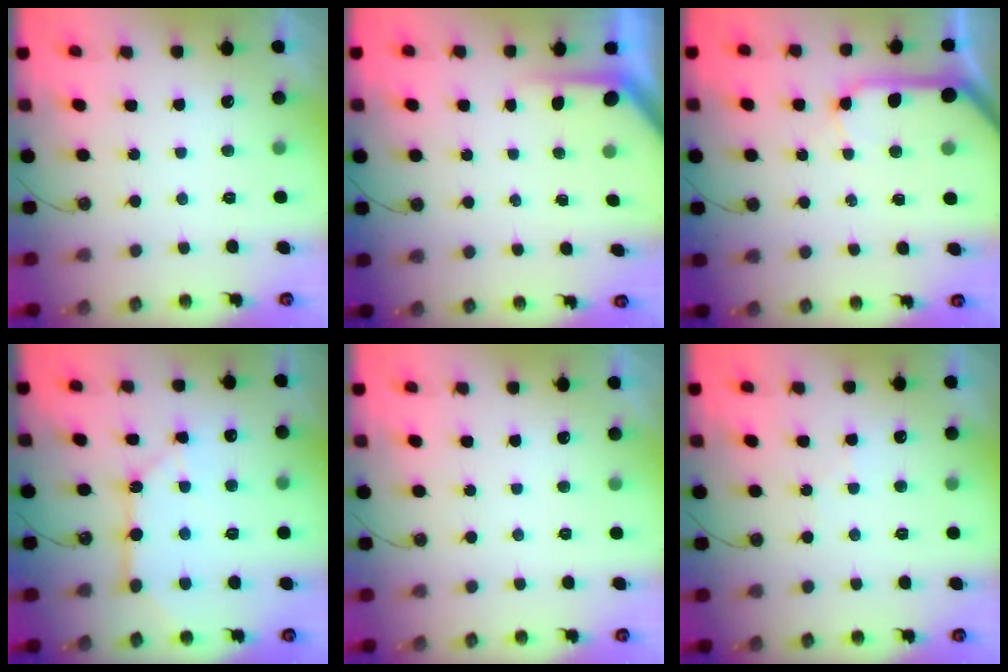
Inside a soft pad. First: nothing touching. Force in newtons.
{"total": 4.0, "press": 4.0, "slide": 0.4}
{"total": 11.7, "press": 11.6, "slide": 1.6}
{"total": 10.8, "press": 10.8, "slide": 0.6}
{"total": 0.0}
{"total": 5.6, "press": 5.5, "slide": 0.9}